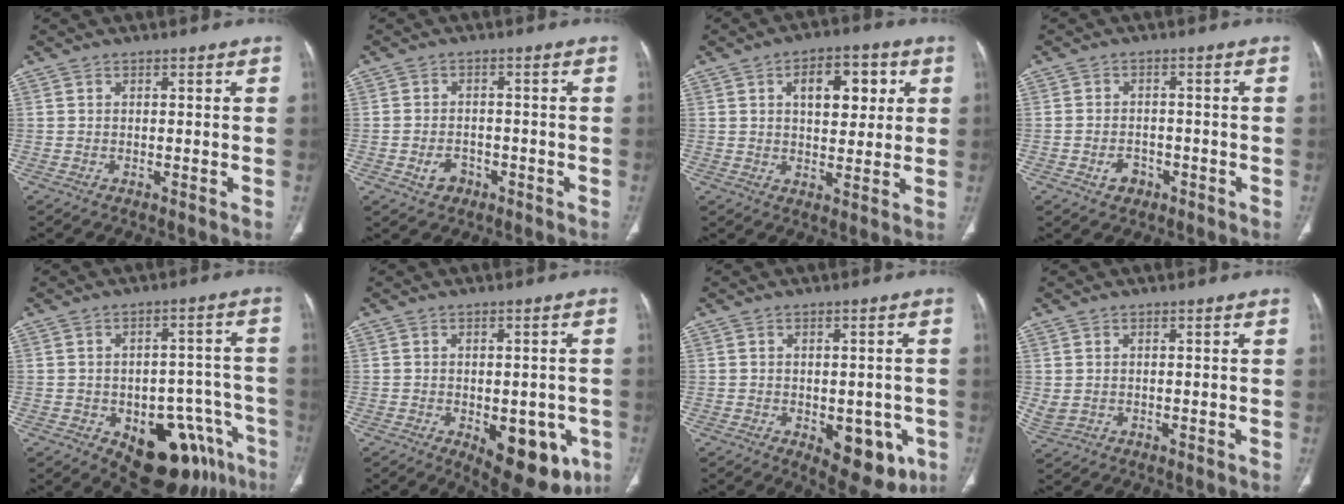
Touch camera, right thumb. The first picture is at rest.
{"total": 3.7, "force": [-1.7, 2.9, 1.7], "torque": [-0.022, 0.014, -0.022]}
{"total": 10.4, "force": [3.3, 5.8, 7.9], "torque": [-0.078, 0.000, 0.047]}
{"total": 3.4, "force": [-1.6, 2.6, 1.5], "torque": [-0.017, 0.015, -0.021]}
{"total": 17.8, "force": [-8.9, 9.9, 11.8], "torque": [-0.077, 0.059, -0.105]}
{"total": 13.6, "force": [-4.9, 7.1, 10.5], "torque": [-0.110, 0.003, -0.048]}
{"total": 10.9, "force": [-3.6, 6.0, 8.4], "torque": [-0.069, 0.004, -0.032]}
{"total": 2.3, "force": [0.3, 1.7, 1.5], "torque": [-0.040, 0.002, 0.016]}